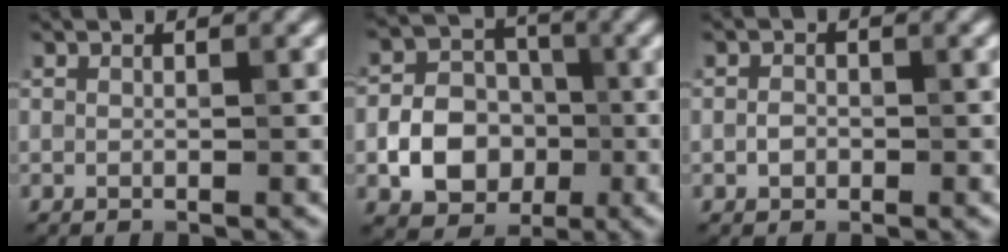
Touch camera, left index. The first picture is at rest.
{"total": 5.9, "force": [-1.6, 4.7, 3.2], "torque": [-0.042, -0.001, -0.030]}
{"total": 1.2, "force": [-0.3, 1.0, 0.7], "torque": [-0.011, -0.001, -0.010]}